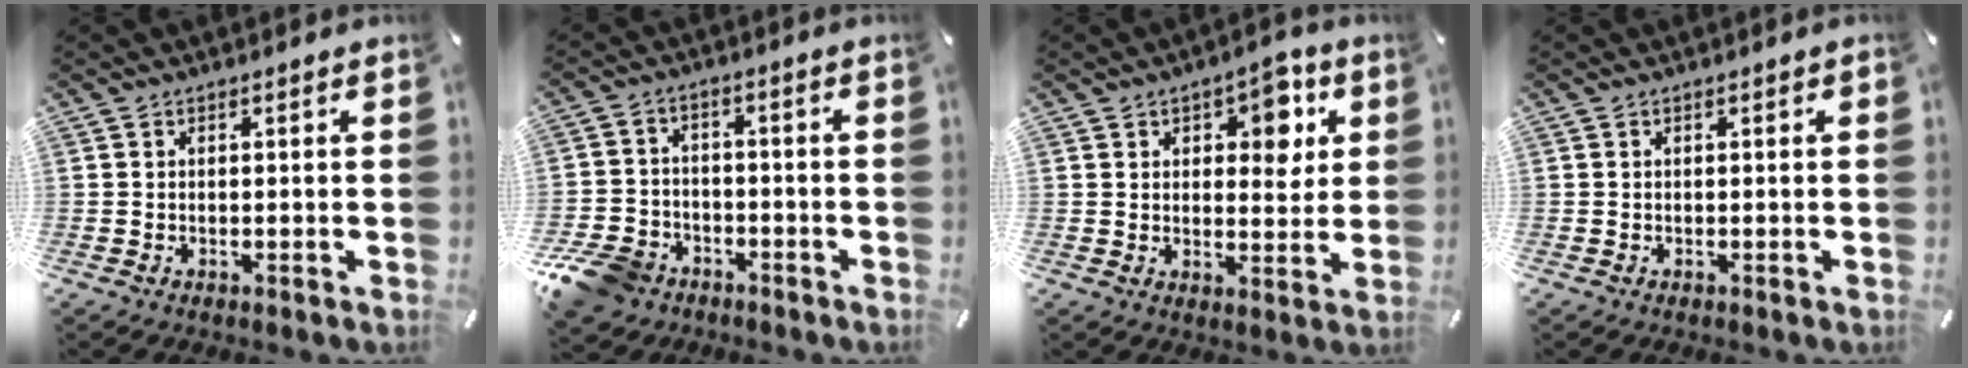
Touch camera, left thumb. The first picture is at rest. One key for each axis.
{"total": 9.0, "fx": -5.8, "fy": 6.3, "fz": 2.8, "tx": -0.069, "ty": 0.041, "tz": -0.110}
{"total": 8.0, "fx": 3.5, "fy": 5.0, "fz": 5.2, "tx": -0.050, "ty": -0.017, "tz": 0.051}
{"total": 0.0}